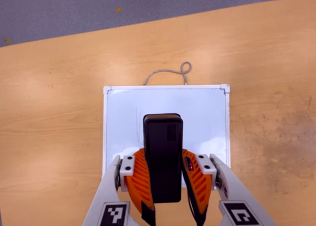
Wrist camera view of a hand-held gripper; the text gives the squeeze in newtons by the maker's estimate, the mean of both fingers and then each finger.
{"total": 8.5, "left": 7.2, "right": 9.8}